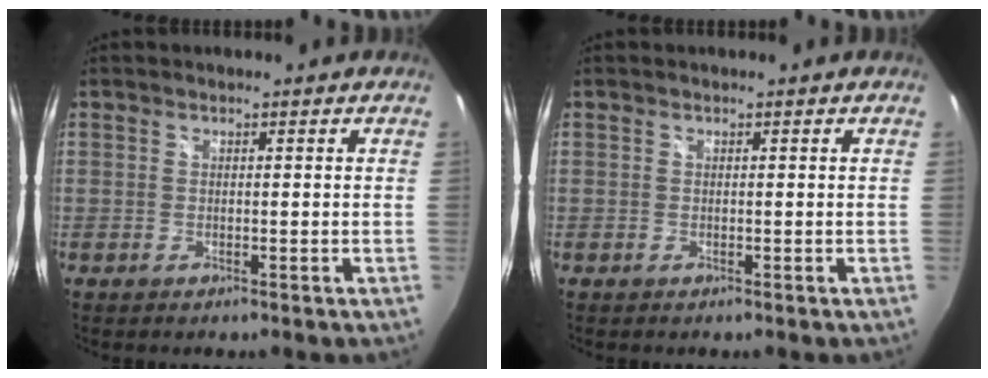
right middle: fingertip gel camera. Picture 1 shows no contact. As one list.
[{"total": 0.0}]